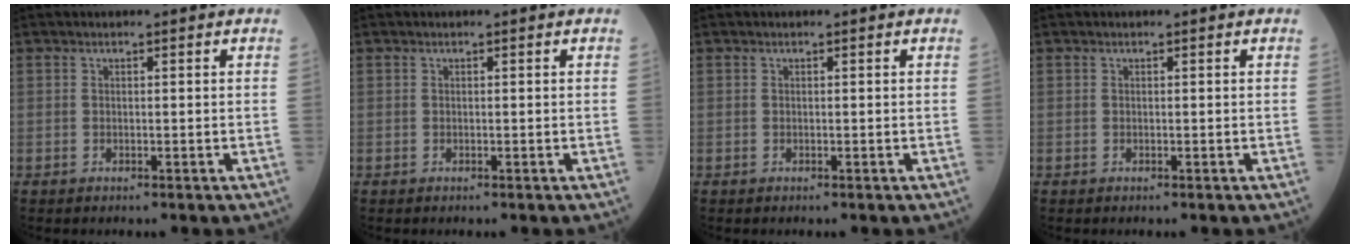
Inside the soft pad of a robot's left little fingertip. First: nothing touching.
{"total": 0.0}
{"total": 0.0}
{"total": 0.0}